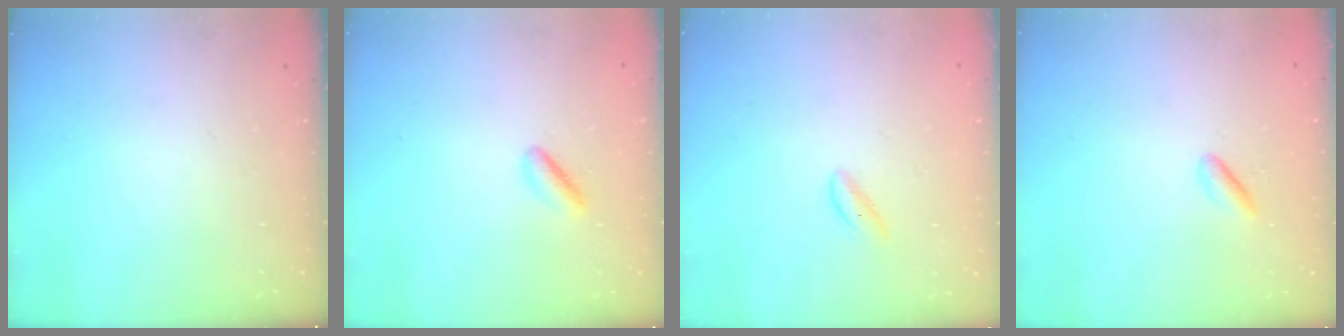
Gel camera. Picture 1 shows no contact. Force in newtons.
{"total": 3.5, "press": 3.4, "slide": 0.7}
{"total": 0.8, "press": 0.6, "slide": 0.6}
{"total": 1.1, "press": 0.9, "slide": 0.7}